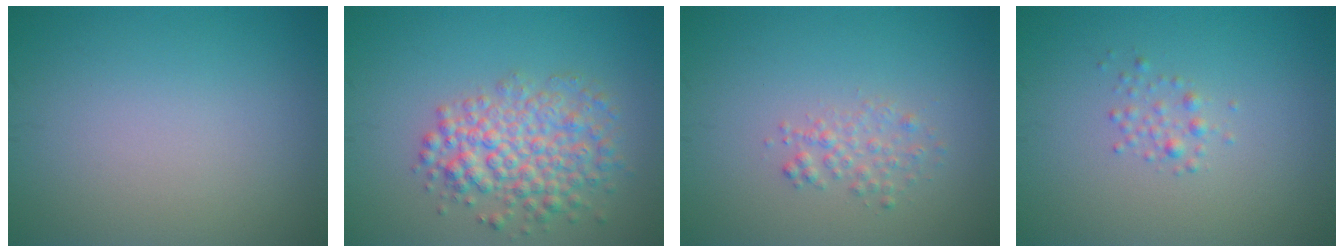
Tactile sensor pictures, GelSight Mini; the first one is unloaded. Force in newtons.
{"total": 5.2, "press": 5.2, "slide": 0.2}
{"total": 1.6, "press": 1.6, "slide": 0.1}
{"total": 1.2, "press": 1.2, "slide": 0.0}